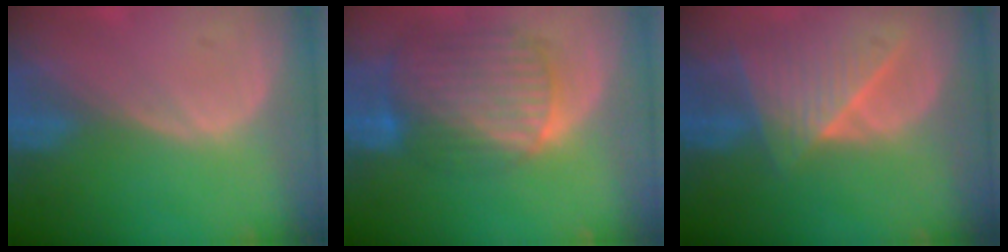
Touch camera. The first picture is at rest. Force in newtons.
{"total": 10.4, "press": 8.8, "slide": 5.6}
{"total": 7.7, "press": 7.3, "slide": 2.5}